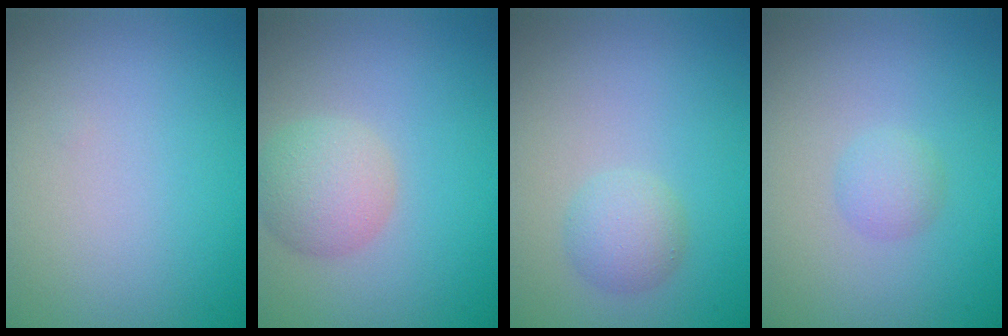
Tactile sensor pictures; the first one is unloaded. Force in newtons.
{"total": 3.7, "press": 3.7, "slide": 0.2}
{"total": 2.2, "press": 2.2, "slide": 0.2}
{"total": 1.5, "press": 1.5, "slide": 0.1}